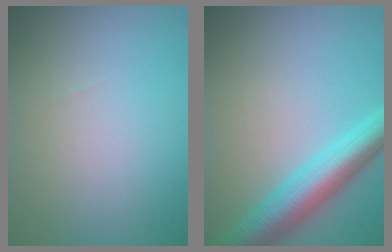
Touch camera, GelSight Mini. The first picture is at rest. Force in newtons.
{"total": 6.1, "press": 6.1, "slide": 0.3}